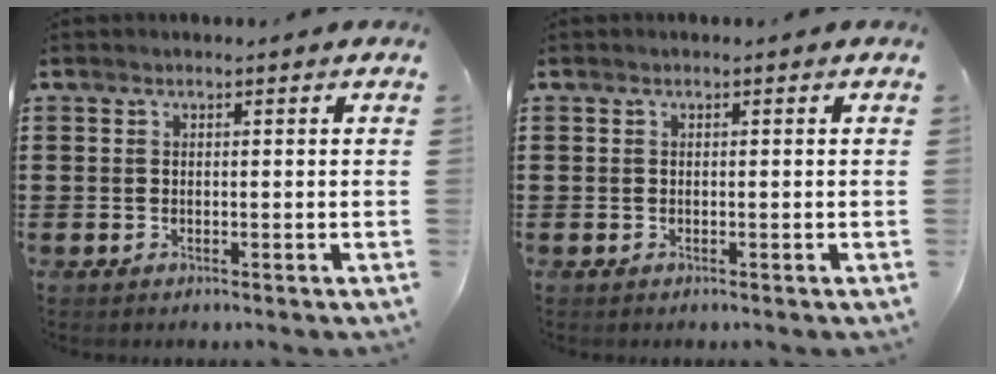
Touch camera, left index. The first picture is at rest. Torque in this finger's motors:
{"motor_torque": [0.00, 0.00, 0.00, -0.01]}